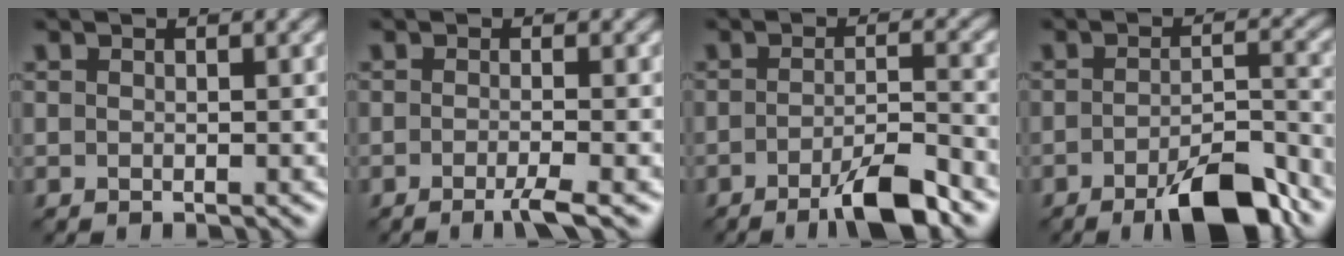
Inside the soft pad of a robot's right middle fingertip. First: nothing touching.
{"total": 2.3, "force": [-1.2, 0.3, 2.0], "torque": [-0.027, -0.004, -0.029]}
{"total": 5.2, "force": [-3.1, 0.9, 4.1], "torque": [-0.065, 0.002, -0.057]}
{"total": 7.4, "force": [-4.6, 1.9, 5.5], "torque": [-0.084, 0.001, -0.074]}